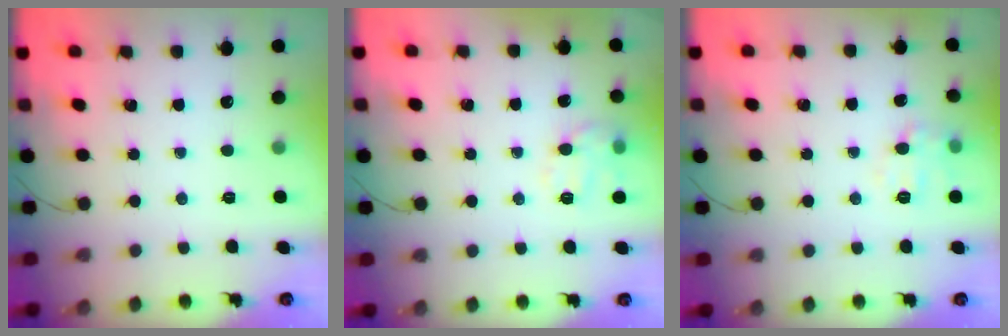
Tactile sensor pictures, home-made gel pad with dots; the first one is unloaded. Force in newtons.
{"total": 10.2, "press": 10.2, "slide": 0.2}
{"total": 7.0, "press": 6.9, "slide": 0.7}